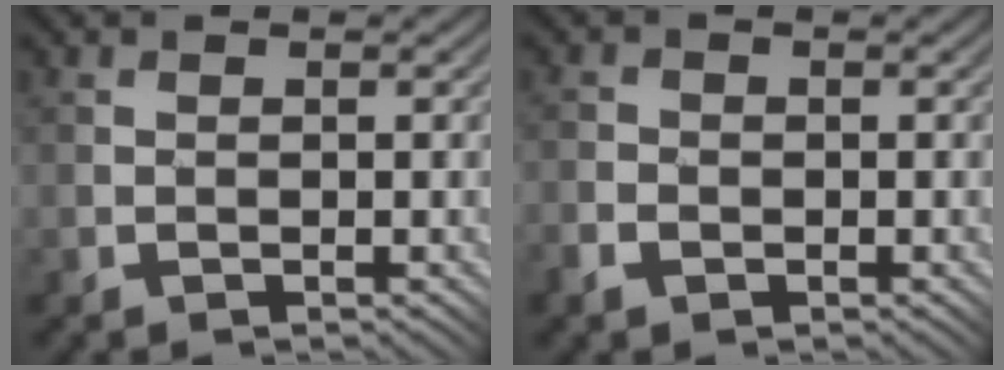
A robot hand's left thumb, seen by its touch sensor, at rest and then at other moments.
{"total": 2.4, "force": [-1.3, 1.7, 0.9], "torque": [-0.020, -0.002, -0.031]}